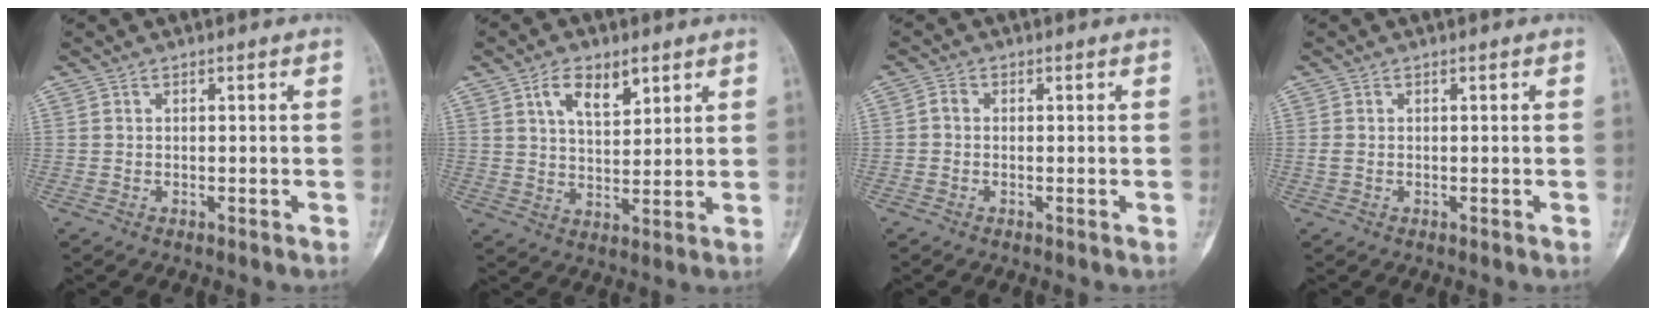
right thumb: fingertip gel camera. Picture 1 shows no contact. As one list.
[{"total": 7.9, "force": [4.3, 4.0, 5.3], "torque": [-0.072, -0.024, 0.076]}, {"total": 1.4, "force": [-0.3, 1.1, 0.9], "torque": [-0.013, 0.002, -0.011]}, {"total": 1.0, "force": [-0.2, 0.7, 0.7], "torque": [-0.022, -0.002, -0.004]}]